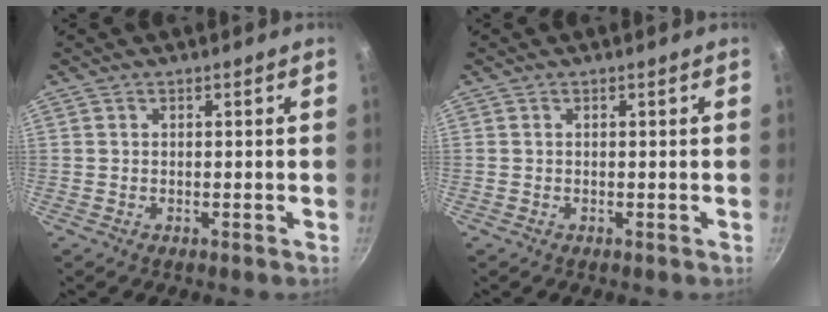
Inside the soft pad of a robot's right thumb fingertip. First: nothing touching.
{"total": 0.0}